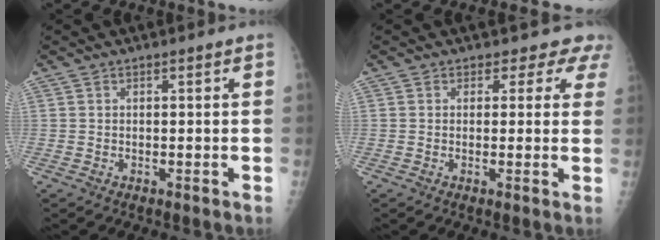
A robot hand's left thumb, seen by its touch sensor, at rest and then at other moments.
{"total": 4.3, "force": [3.5, 2.4, -0.5], "torque": [0.043, -0.018, 0.014]}